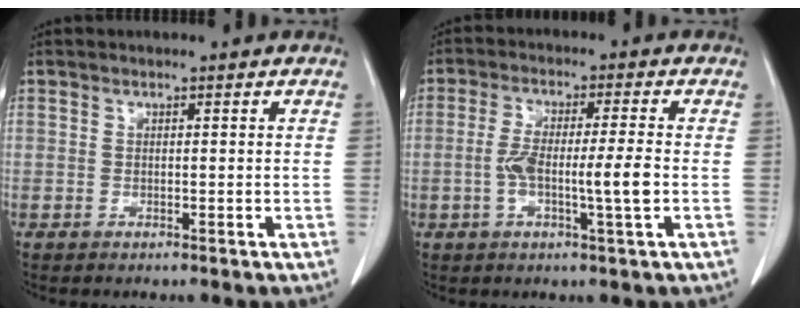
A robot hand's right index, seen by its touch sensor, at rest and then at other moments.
{"total": 7.6, "force": [-1.4, 0.2, 7.5], "torque": [-0.143, 0.003, -0.027]}